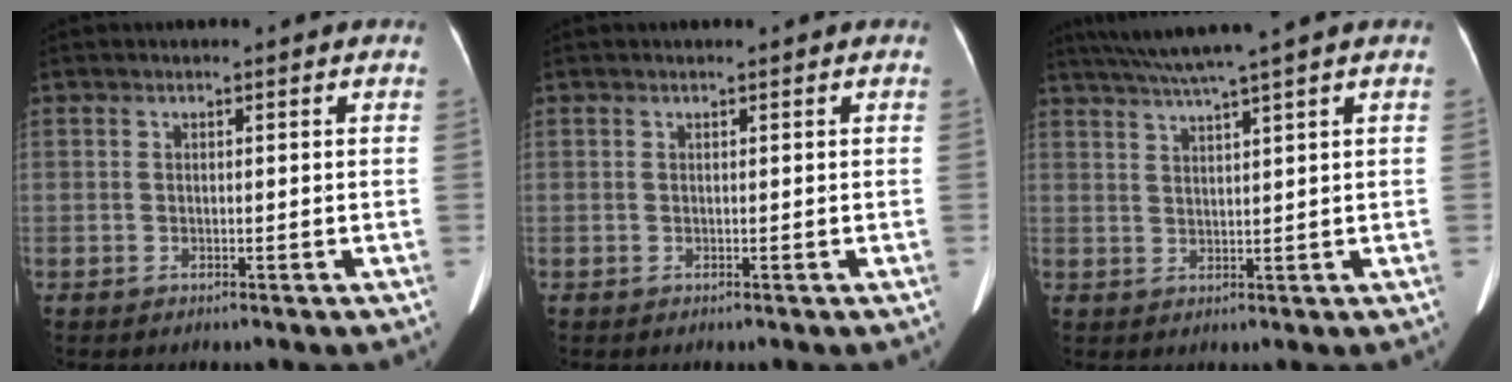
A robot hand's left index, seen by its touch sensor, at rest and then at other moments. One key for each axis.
{"total": 0.0}
{"total": 6.8, "fx": 5.5, "fy": -1.9, "fz": 3.6, "tx": -0.061, "ty": 0.015, "tz": 0.095}